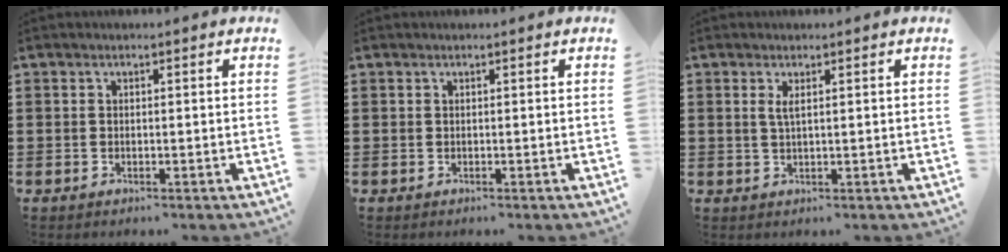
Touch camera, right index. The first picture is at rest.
{"total": 0.0}
{"total": 1.7, "force": [0.6, 0.3, 1.5], "torque": [-0.032, 0.003, 0.010]}